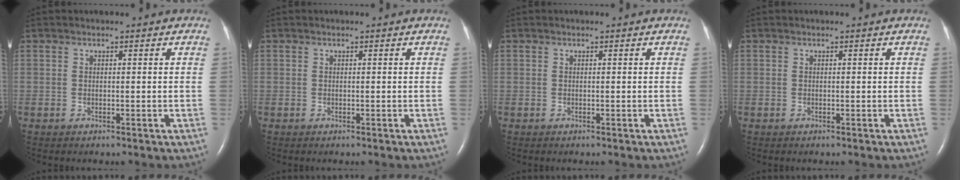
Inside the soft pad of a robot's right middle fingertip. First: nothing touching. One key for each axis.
{"total": 0.0}
{"total": 0.0}
{"total": 0.0}